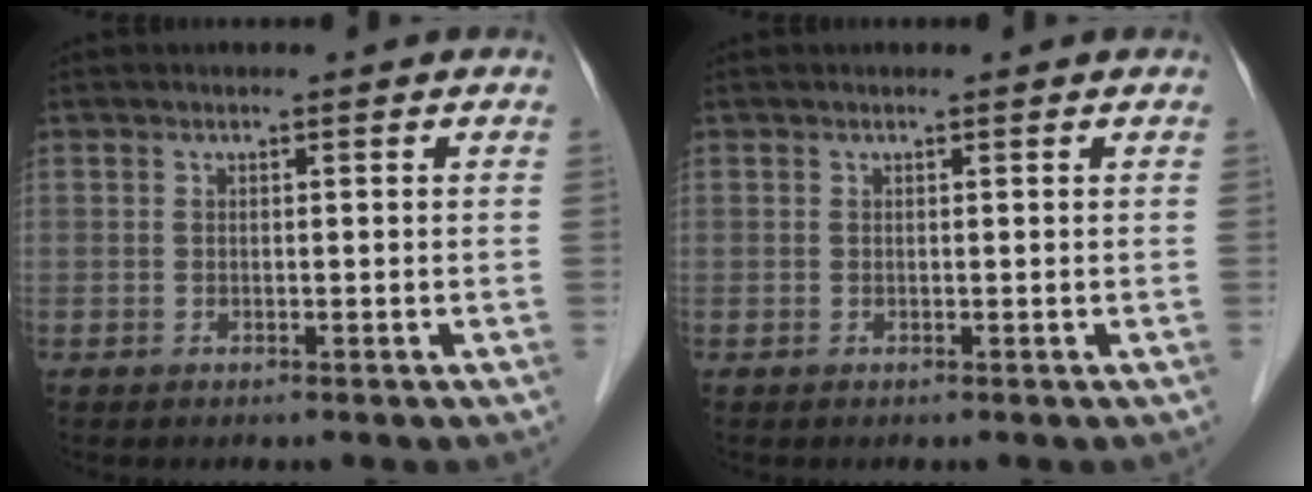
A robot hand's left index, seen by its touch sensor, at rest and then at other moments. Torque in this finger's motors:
{"motor_torque": [-0.21, -0.07, 0.02, -0.01]}